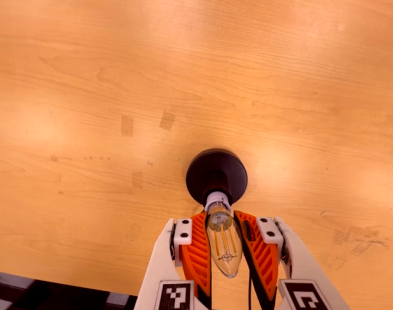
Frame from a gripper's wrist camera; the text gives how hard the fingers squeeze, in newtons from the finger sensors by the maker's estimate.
{"total": 19.0, "left": 17.7, "right": 20.3}